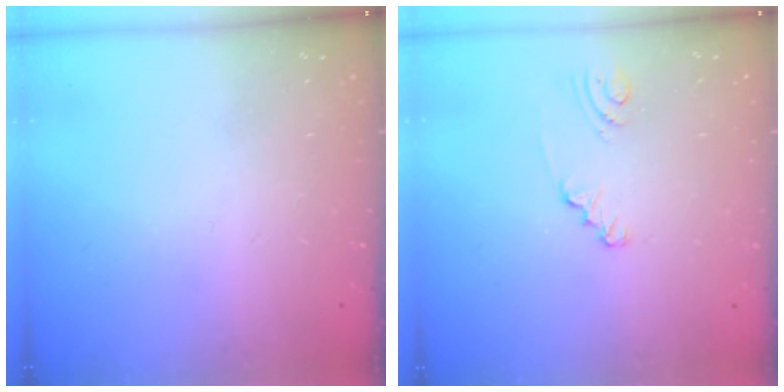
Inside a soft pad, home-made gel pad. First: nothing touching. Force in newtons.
{"total": 1.5, "press": 1.5, "slide": 0.1}